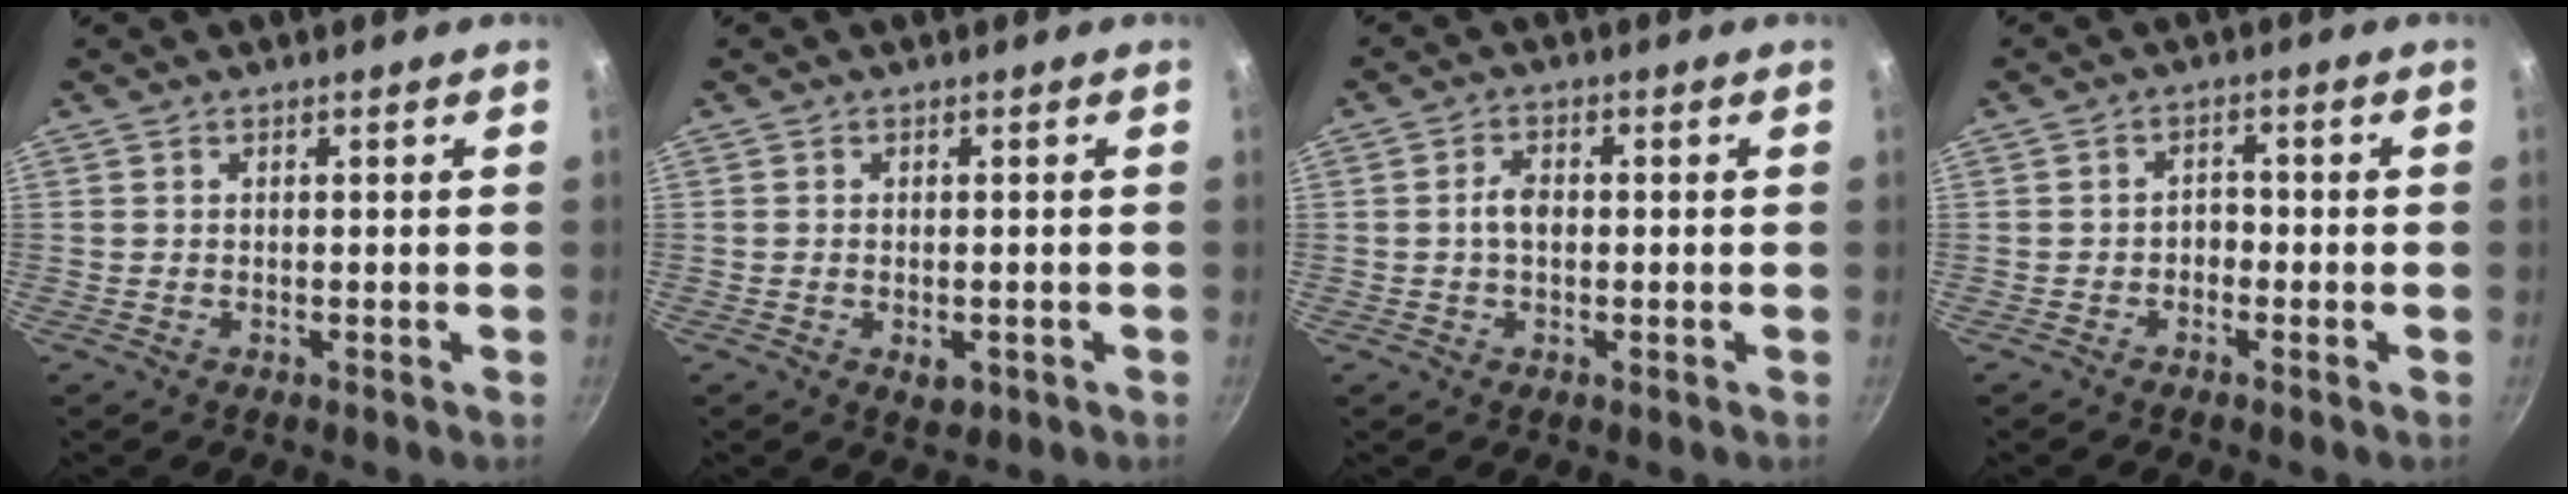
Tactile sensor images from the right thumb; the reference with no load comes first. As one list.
[{"total": 2.7, "force": [-1.0, 1.5, 1.9], "torque": [-0.025, -0.003, -0.014]}, {"total": 3.3, "force": [-0.1, 2.1, 2.6], "torque": [-0.044, 0.011, -0.006]}, {"total": 2.1, "force": [-1.0, 1.5, 1.1], "torque": [-0.004, 0.014, -0.019]}]